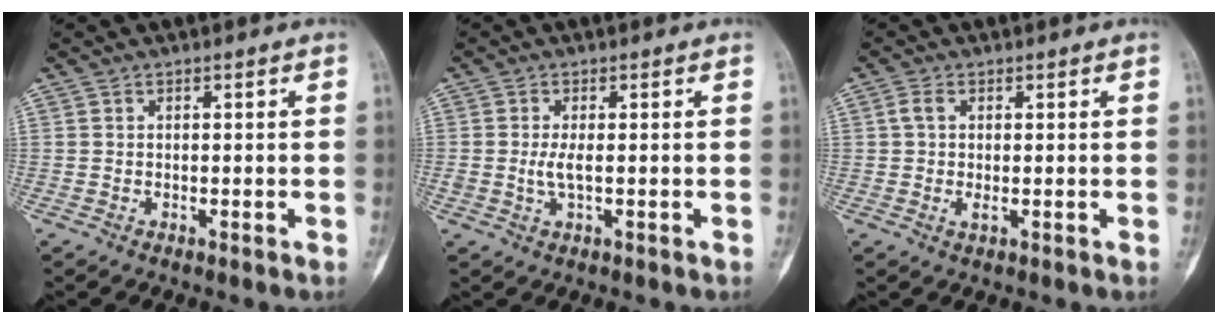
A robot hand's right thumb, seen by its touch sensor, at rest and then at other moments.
{"total": 2.8, "force": [-0.1, 0.9, 2.6], "torque": [-0.062, -0.005, -0.001]}
{"total": 2.8, "force": [0.3, 1.4, 2.4], "torque": [-0.055, 0.004, 0.005]}